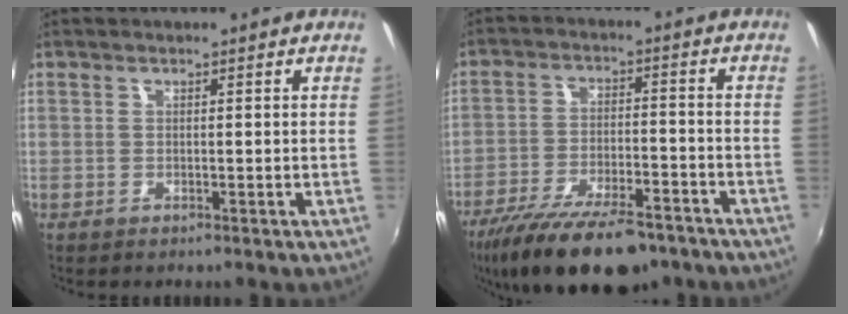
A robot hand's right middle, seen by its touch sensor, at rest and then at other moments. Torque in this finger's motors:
{"motor_torque": [1.11, -1.03, 0.32, 0.15]}